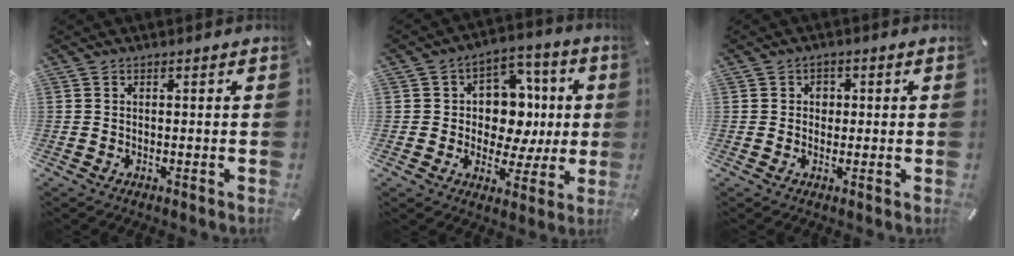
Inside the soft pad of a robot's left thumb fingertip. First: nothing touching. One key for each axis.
{"total": 12.0, "fx": 0.3, "fy": 10.4, "fz": 5.9, "tx": -0.072, "ty": -0.008, "tz": 0.014}
{"total": 2.4, "fx": -0.1, "fy": 2.2, "fz": 1.0, "tx": -0.006, "ty": 0.000, "tz": -0.009}